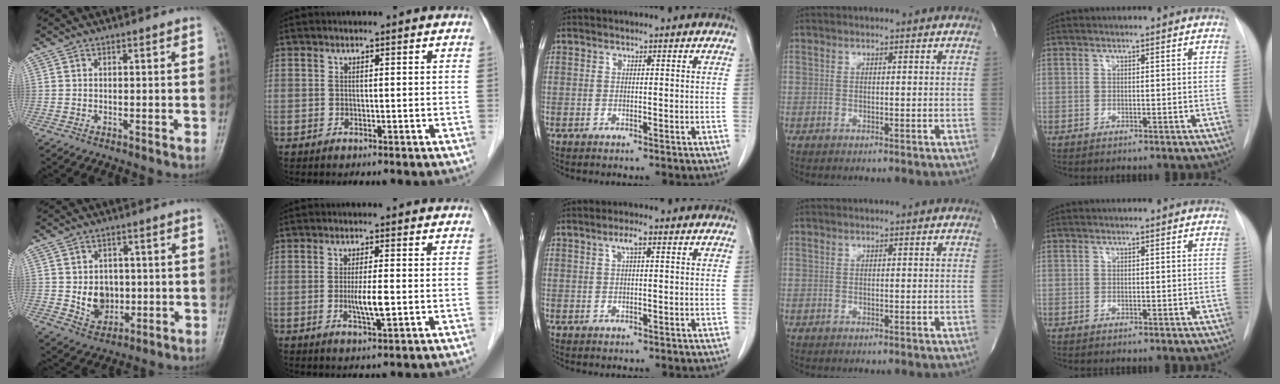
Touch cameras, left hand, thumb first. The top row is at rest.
{"thumb": {"total": 7.3, "force": [-0.3, 6.0, 4.1], "torque": [-0.033, -0.001, 0.006]}, "index": {"total": 3.9, "force": [-0.7, 0.2, 3.8], "torque": [-0.073, -0.011, -0.012]}, "middle": {"total": 2.0, "force": [0.8, 0.4, 1.7], "torque": [-0.033, 0.007, 0.015]}}